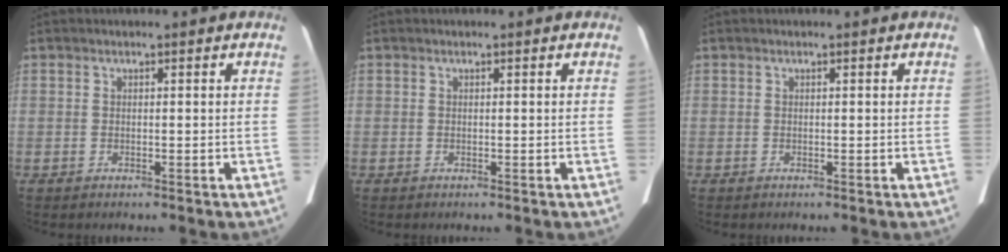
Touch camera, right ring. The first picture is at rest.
{"total": 0.0}
{"total": 0.0}